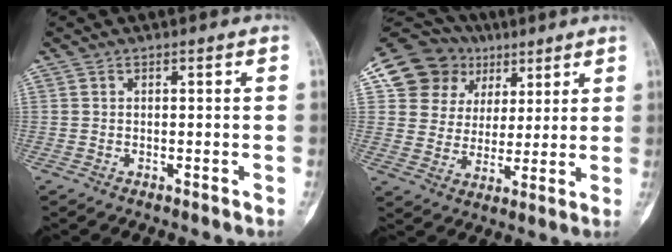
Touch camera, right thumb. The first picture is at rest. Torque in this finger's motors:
{"motor_torque": [-0.65, 2.43, 0.13, -0.02, 0.01]}